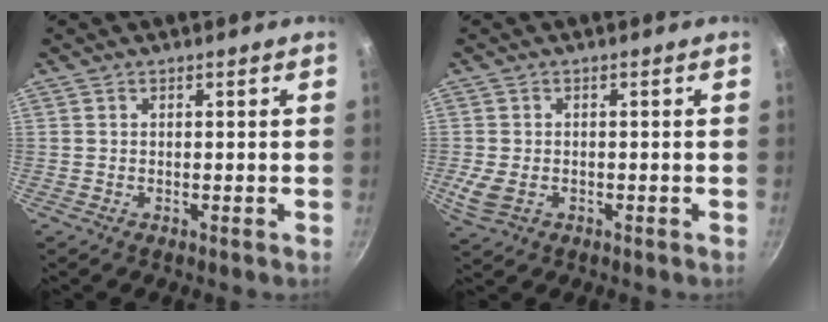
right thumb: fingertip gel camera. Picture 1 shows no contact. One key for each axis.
{"total": 4.5, "fx": -1.1, "fy": 3.2, "fz": 3.0, "tx": -0.066, "ty": -0.004, "tz": -0.017}